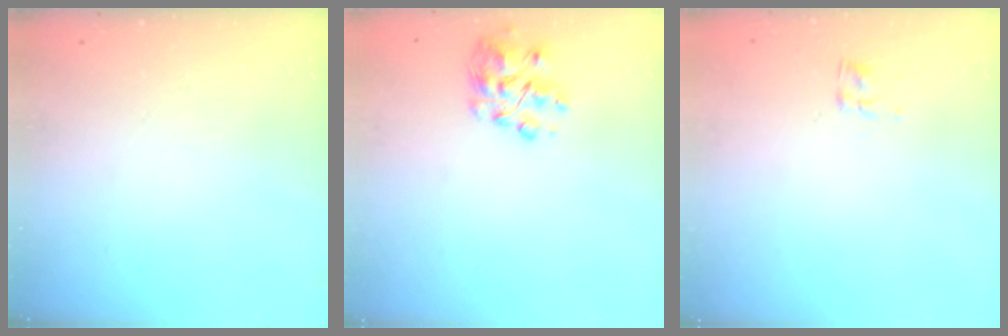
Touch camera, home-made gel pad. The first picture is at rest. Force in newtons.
{"total": 6.4, "press": 6.3, "slide": 0.8}
{"total": 2.3, "press": 2.0, "slide": 1.2}